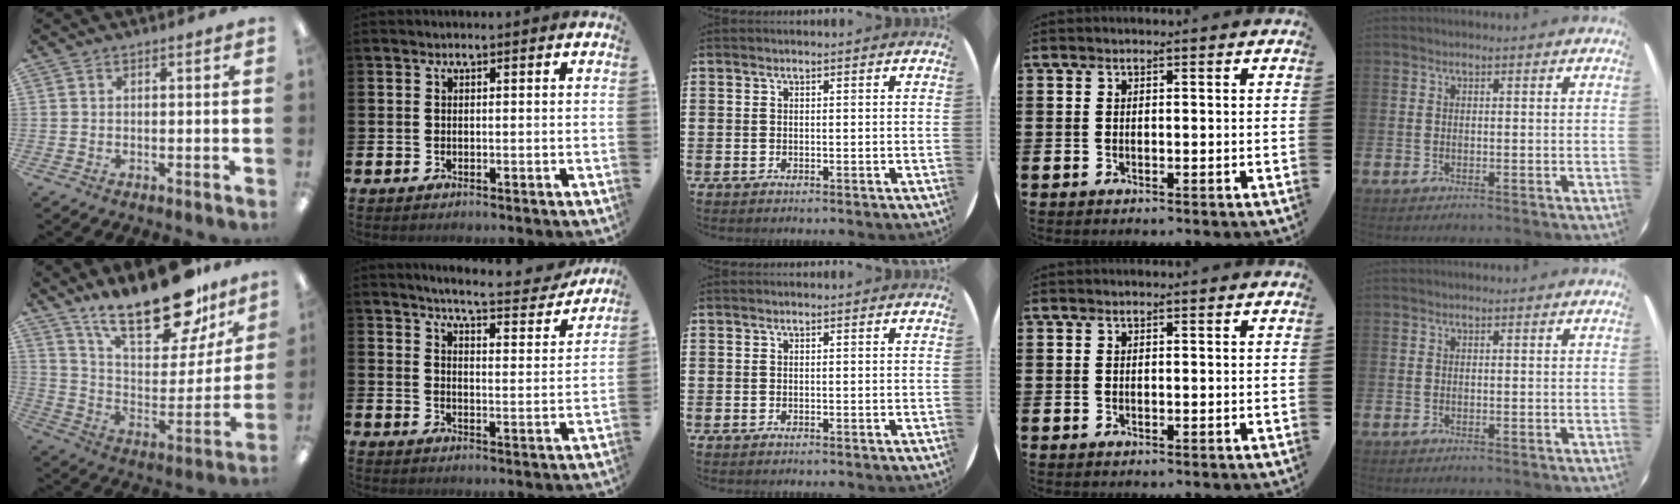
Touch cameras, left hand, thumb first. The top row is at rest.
{"thumb": {"total": 25.0, "force": [18.8, 9.2, 13.6], "torque": [-0.205, -0.124, 0.320]}, "index": {"total": 5.6, "force": [5.4, 0.2, 1.4], "torque": [-0.036, -0.043, 0.089]}}